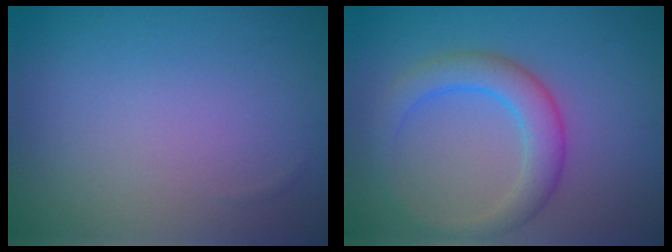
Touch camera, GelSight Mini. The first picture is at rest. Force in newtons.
{"total": 4.3, "press": 4.3, "slide": 0.3}